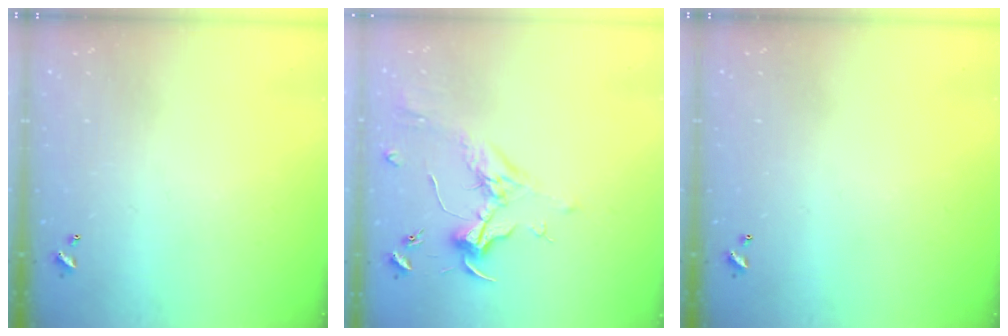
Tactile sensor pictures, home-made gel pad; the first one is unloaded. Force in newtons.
{"total": 2.0, "press": 1.9, "slide": 0.6}
{"total": 0.0}